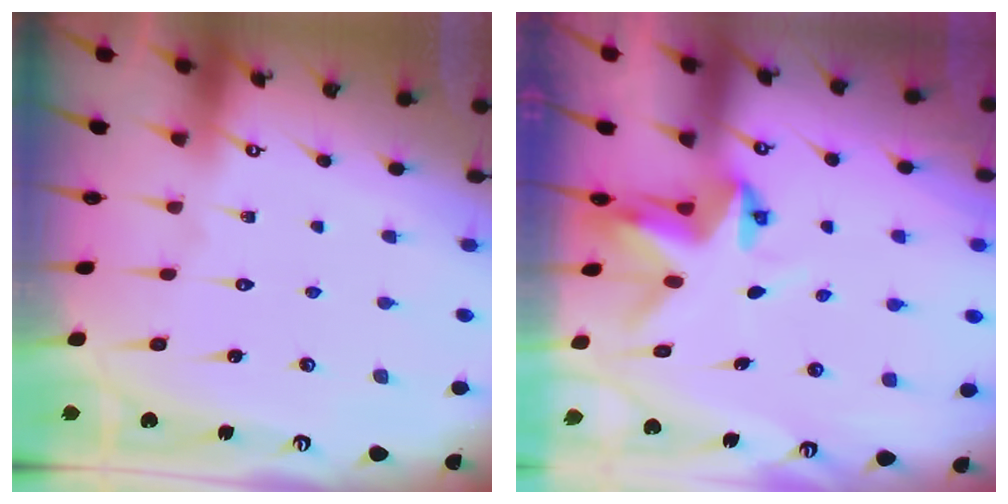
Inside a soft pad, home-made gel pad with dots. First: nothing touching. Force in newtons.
{"total": 4.5, "press": 4.4, "slide": 0.3}